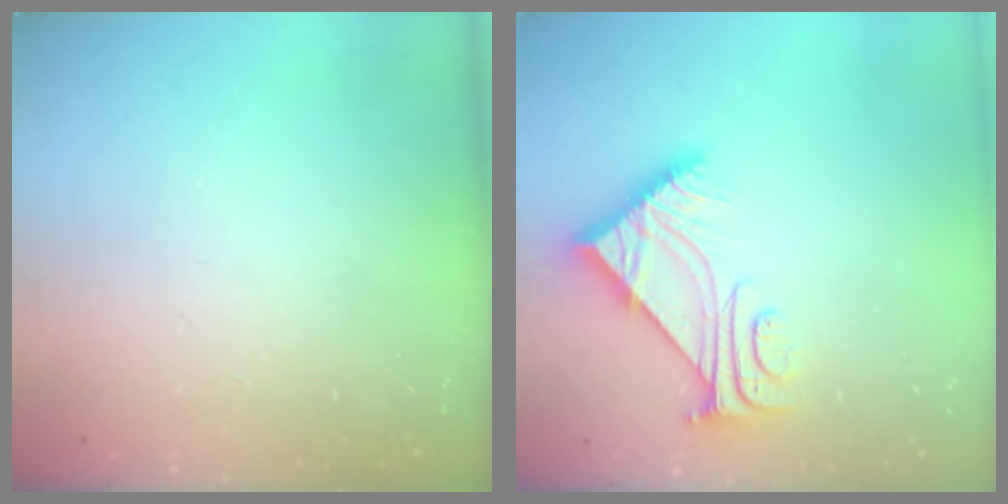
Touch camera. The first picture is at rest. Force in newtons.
{"total": 7.6, "press": 7.6, "slide": 0.7}